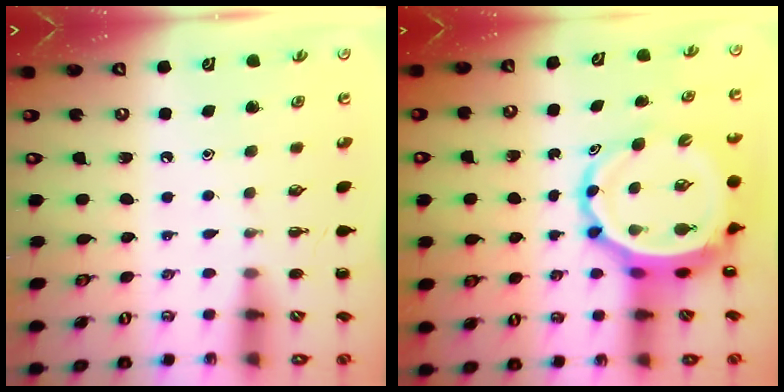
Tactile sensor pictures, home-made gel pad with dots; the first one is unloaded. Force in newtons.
{"total": 8.8, "press": 8.2, "slide": 3.0}